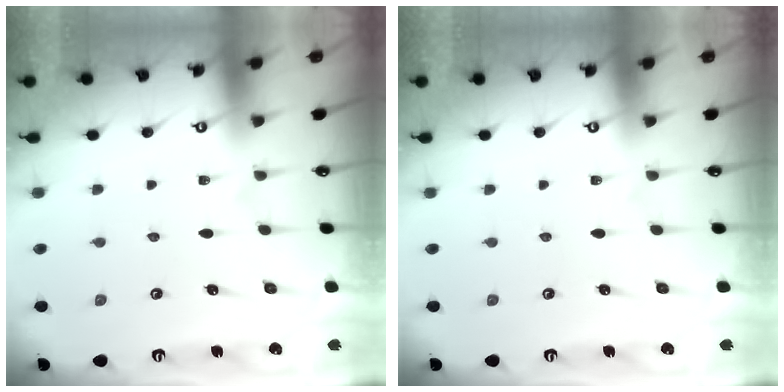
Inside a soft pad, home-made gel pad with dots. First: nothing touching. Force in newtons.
{"total": 0.0}